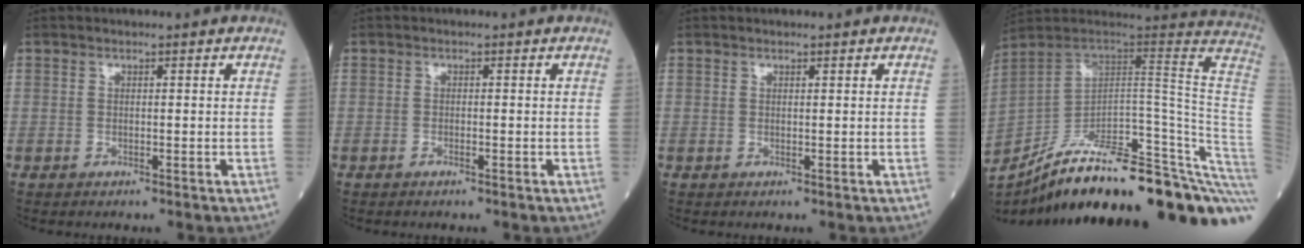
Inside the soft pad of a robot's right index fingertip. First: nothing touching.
{"total": 0.7, "force": [-0.5, 0.1, 0.5], "torque": [-0.014, 0.000, -0.010]}
{"total": 0.0}
{"total": 36.2, "force": [-28.4, 3.4, 22.2], "torque": [-0.221, -0.041, -0.391]}